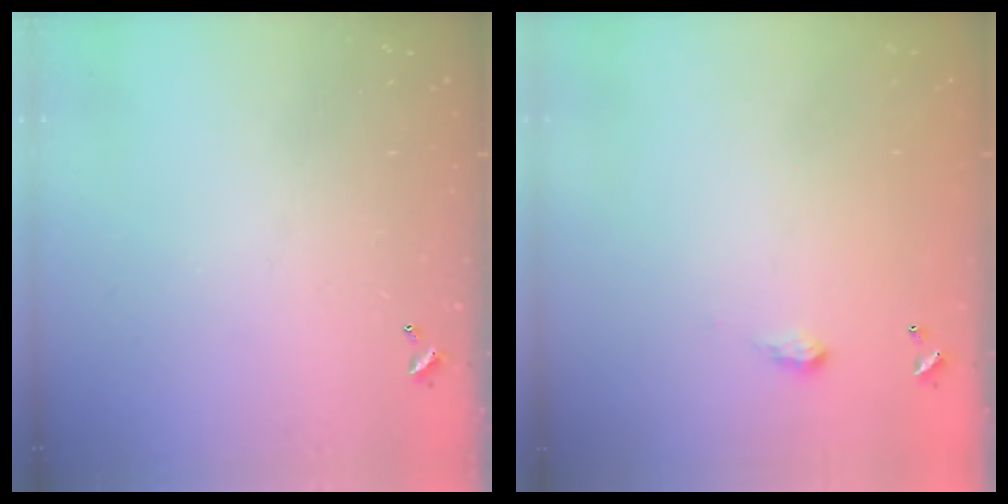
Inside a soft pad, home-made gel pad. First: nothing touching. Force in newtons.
{"total": 2.0, "press": 2.0, "slide": 0.3}